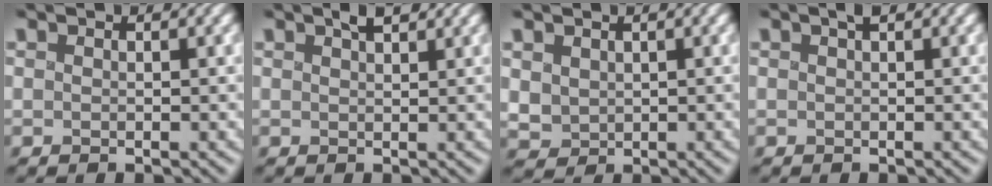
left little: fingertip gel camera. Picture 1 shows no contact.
{"total": 1.9, "force": [1.2, 0.6, 1.3], "torque": [-0.014, 0.003, 0.020]}
{"total": 2.0, "force": [0.6, 1.6, 1.0], "torque": [-0.026, -0.002, 0.015]}
{"total": 0.9, "force": [0.3, 0.3, 0.8], "torque": [-0.008, 0.002, 0.003]}